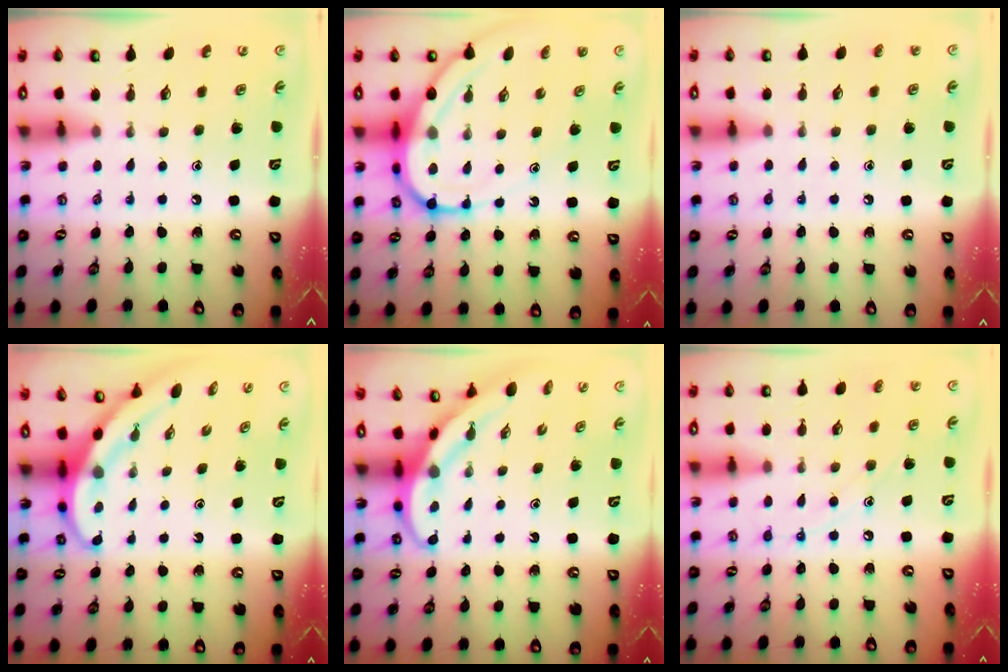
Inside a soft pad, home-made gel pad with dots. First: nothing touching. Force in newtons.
{"total": 12.3, "press": 12.2, "slide": 1.2}
{"total": 3.6, "press": 3.5, "slide": 0.4}
{"total": 3.8, "press": 3.7, "slide": 0.7}
{"total": 3.9, "press": 3.9, "slide": 0.4}
{"total": 8.1, "press": 8.1, "slide": 0.7}